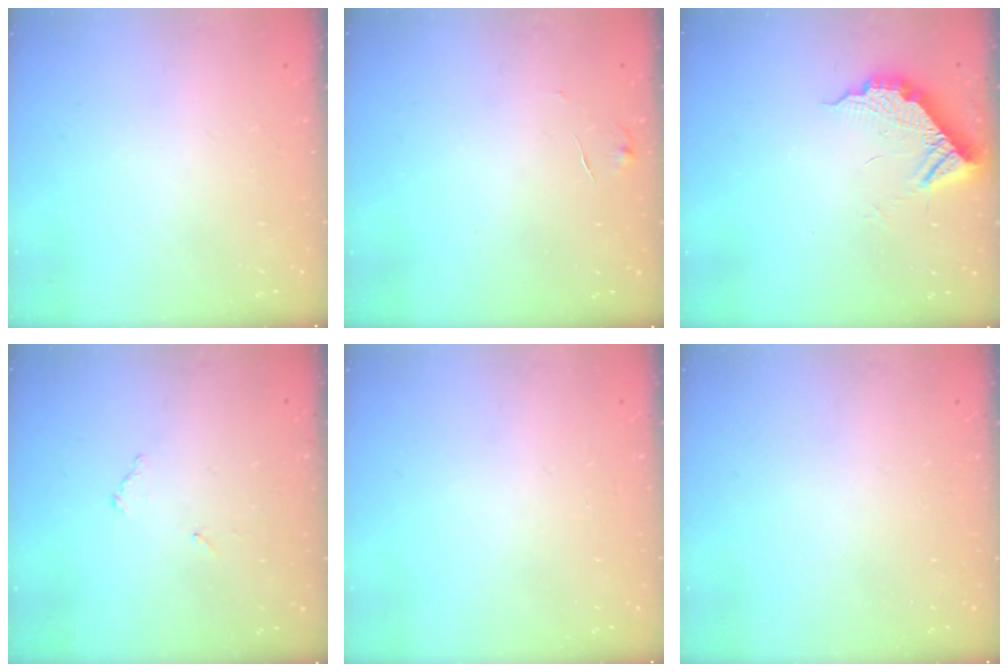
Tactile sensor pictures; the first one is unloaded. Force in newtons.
{"total": 5.4, "press": 5.4, "slide": 0.3}
{"total": 9.5, "press": 9.5, "slide": 0.5}
{"total": 6.3, "press": 6.3, "slide": 0.2}
{"total": 0.0}
{"total": 0.0}